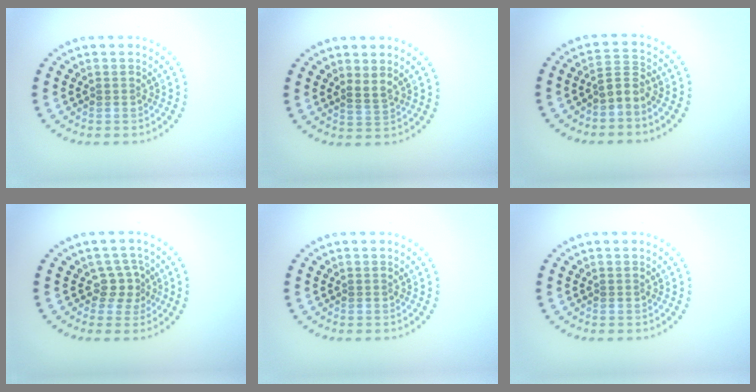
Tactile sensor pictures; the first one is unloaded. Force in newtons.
{"total": 1.1, "press": 0.8, "slide": 0.8}
{"total": 2.0, "press": 1.4, "slide": 1.4}
{"total": 2.2, "press": 1.5, "slide": 1.6}
{"total": 0.0}
{"total": 0.0}